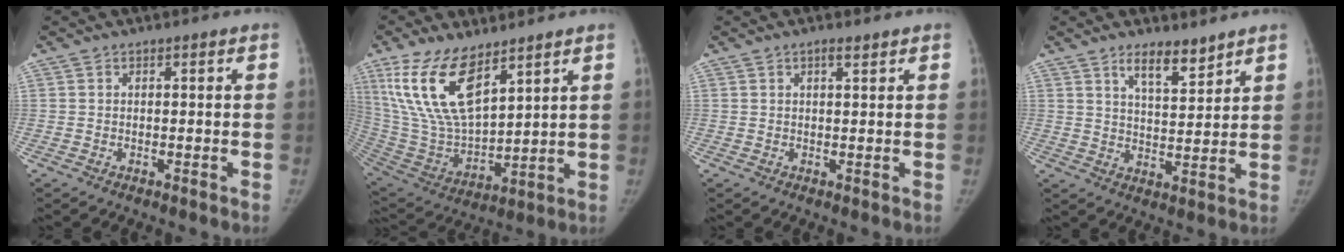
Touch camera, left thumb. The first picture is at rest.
{"total": 17.7, "force": [10.3, 7.5, 12.2], "torque": [-0.227, -0.047, 0.217]}
{"total": 1.7, "force": [1.2, 0.5, 1.2], "torque": [-0.017, -0.006, 0.019]}
{"total": 6.7, "force": [5.1, 2.1, 3.8], "torque": [-0.045, -0.042, 0.086]}